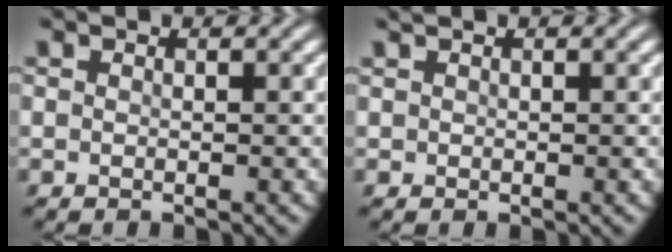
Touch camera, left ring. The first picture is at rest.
{"total": 0.5, "force": [0.4, 0.3, 0.1], "torque": [-0.002, 0.002, 0.010]}